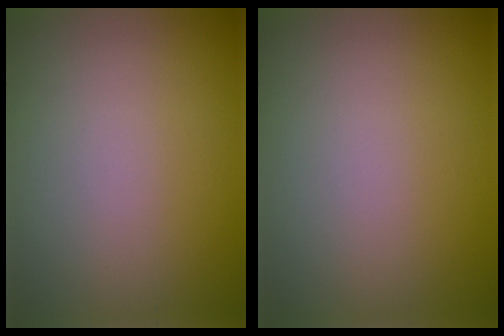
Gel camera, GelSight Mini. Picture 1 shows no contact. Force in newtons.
{"total": 0.0}